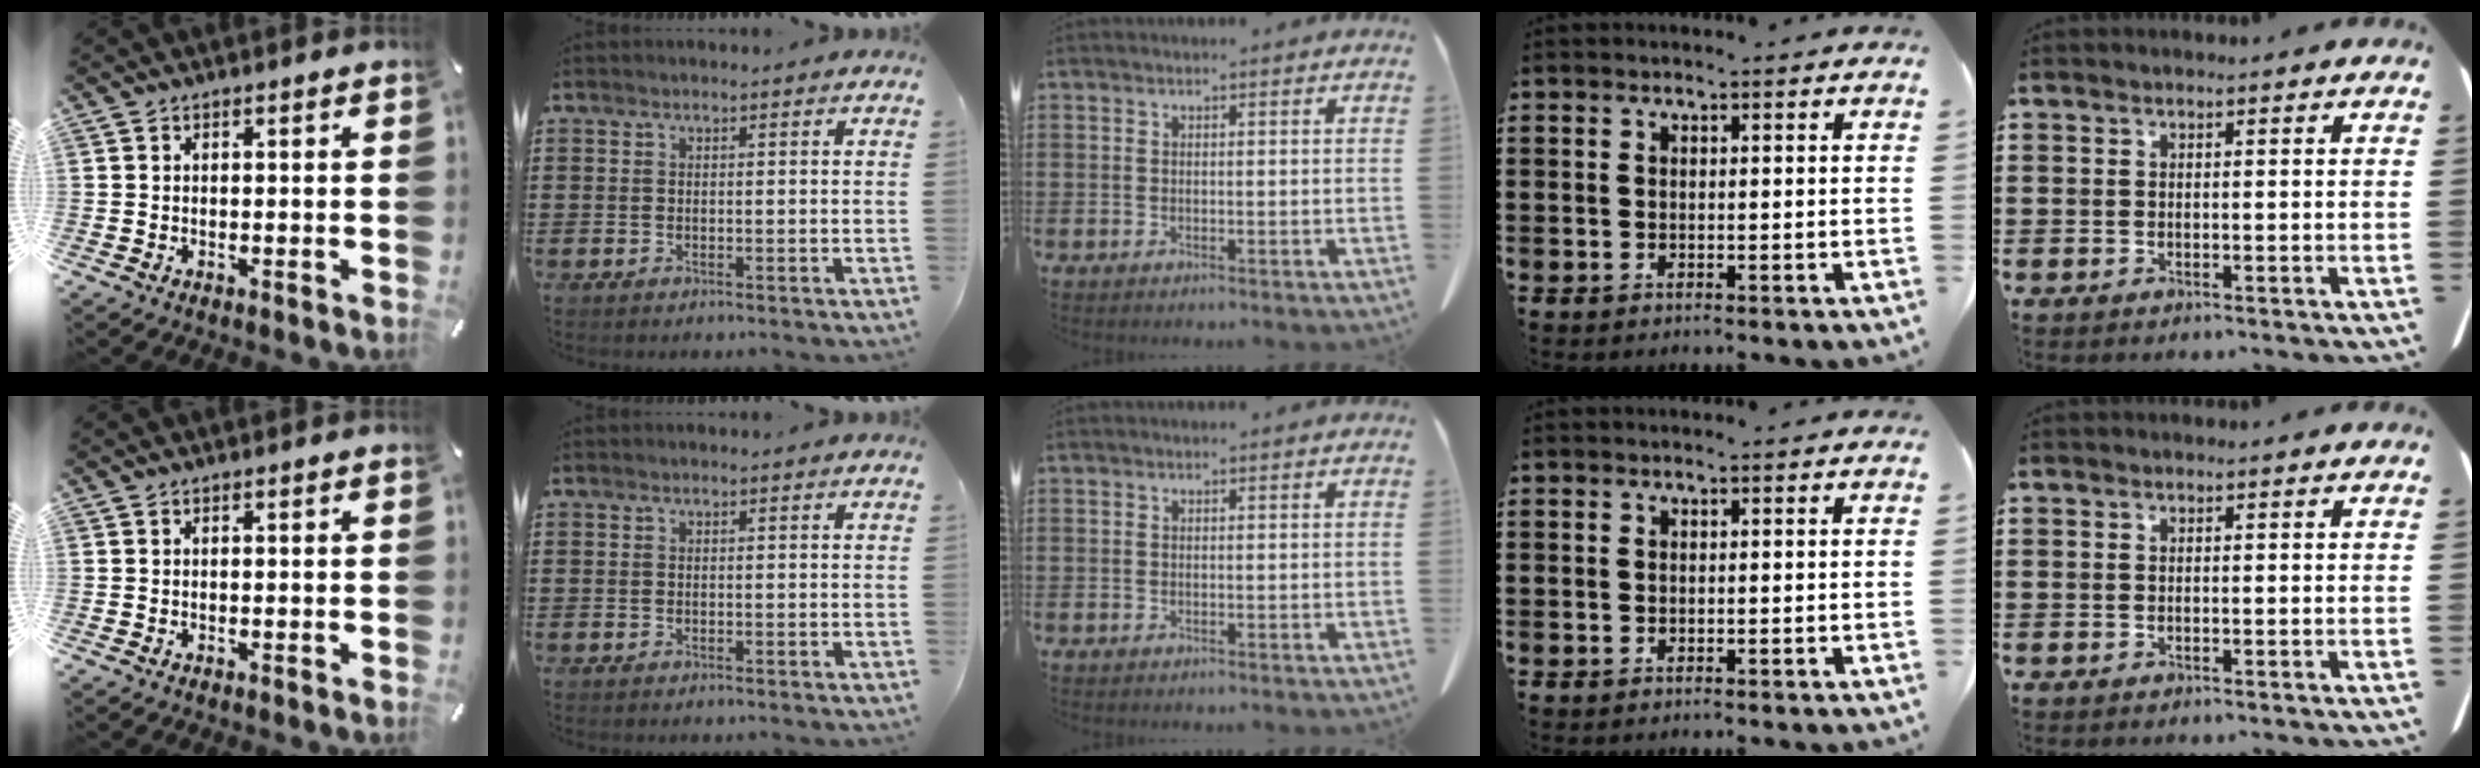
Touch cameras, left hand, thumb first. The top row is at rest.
{}